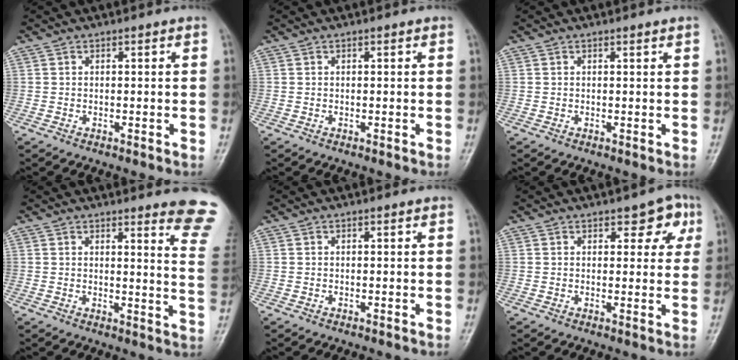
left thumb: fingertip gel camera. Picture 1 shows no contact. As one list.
[{"total": 0.0}, {"total": 0.6, "force": [0.5, 0.0, 0.4], "torque": [-0.008, -0.002, 0.007]}, {"total": 10.6, "force": [9.5, 0.7, 4.7], "torque": [-0.025, -0.093, 0.081]}, {"total": 0.0}, {"total": 5.6, "force": [2.6, 3.1, 3.9], "torque": [-0.010, -0.006, 0.025]}]